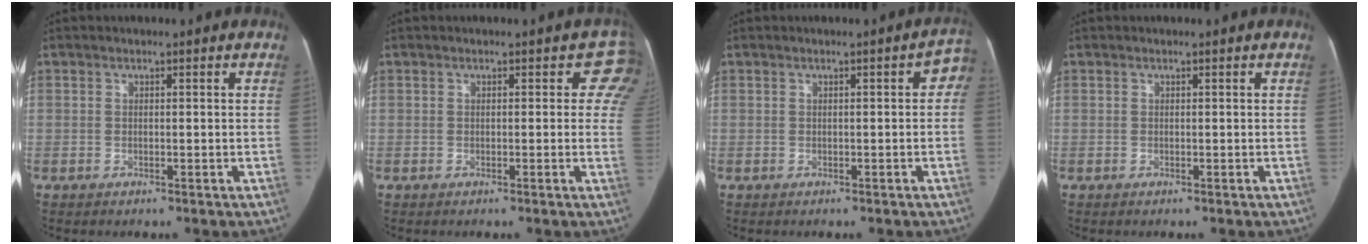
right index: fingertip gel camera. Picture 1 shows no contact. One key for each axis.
{"total": 3.7, "fx": 2.2, "fy": 2.6, "fz": 1.5, "tx": 0.012, "ty": -0.004, "tz": 0.000}
{"total": 2.7, "fx": 0.4, "fy": 1.1, "fz": 2.4, "tx": -0.013, "ty": 0.014, "tz": 0.000}
{"total": 0.0}